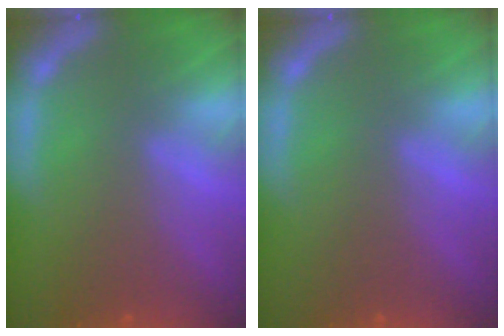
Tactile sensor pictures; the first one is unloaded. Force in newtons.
{"total": 0.0}